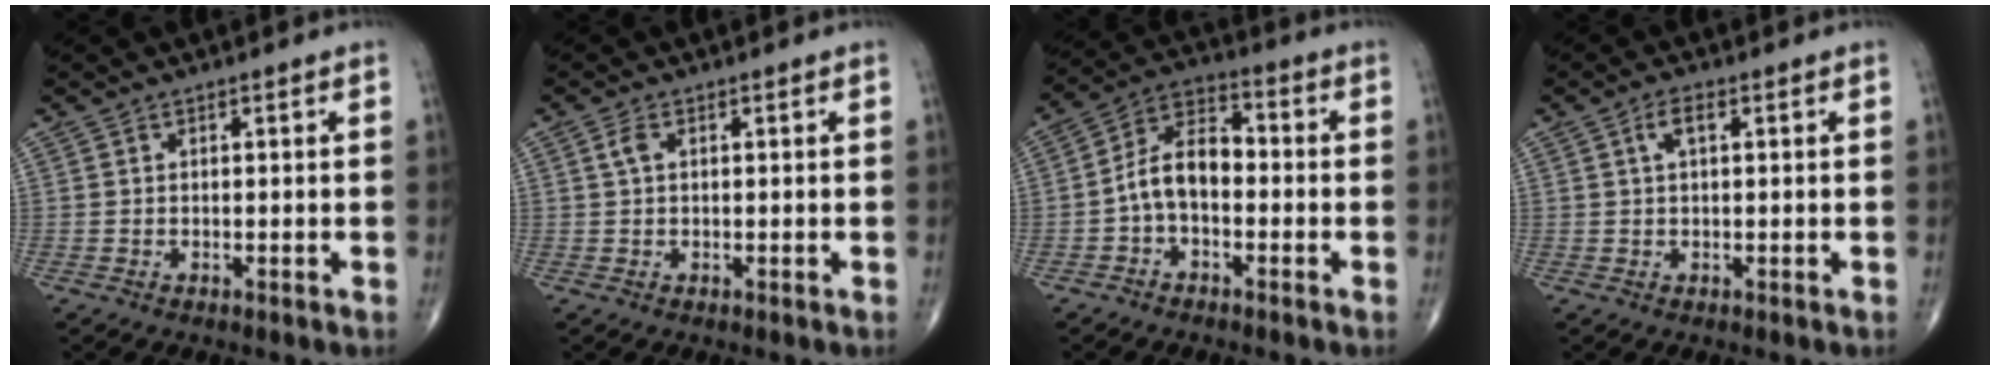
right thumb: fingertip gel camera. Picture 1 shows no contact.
{"total": 1.8, "force": [0.5, 1.0, 1.4], "torque": [-0.034, 0.008, 0.011]}
{"total": 9.0, "force": [-1.6, 5.4, 7.0], "torque": [-0.116, 0.039, -0.043]}
{"total": 2.9, "force": [0.9, 1.2, 2.5], "torque": [-0.050, 0.010, 0.017]}